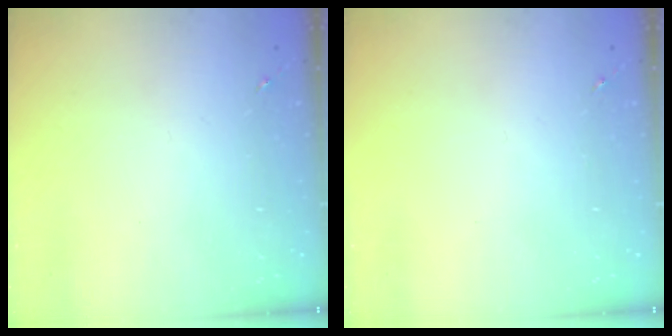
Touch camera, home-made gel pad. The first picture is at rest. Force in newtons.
{"total": 0.0}